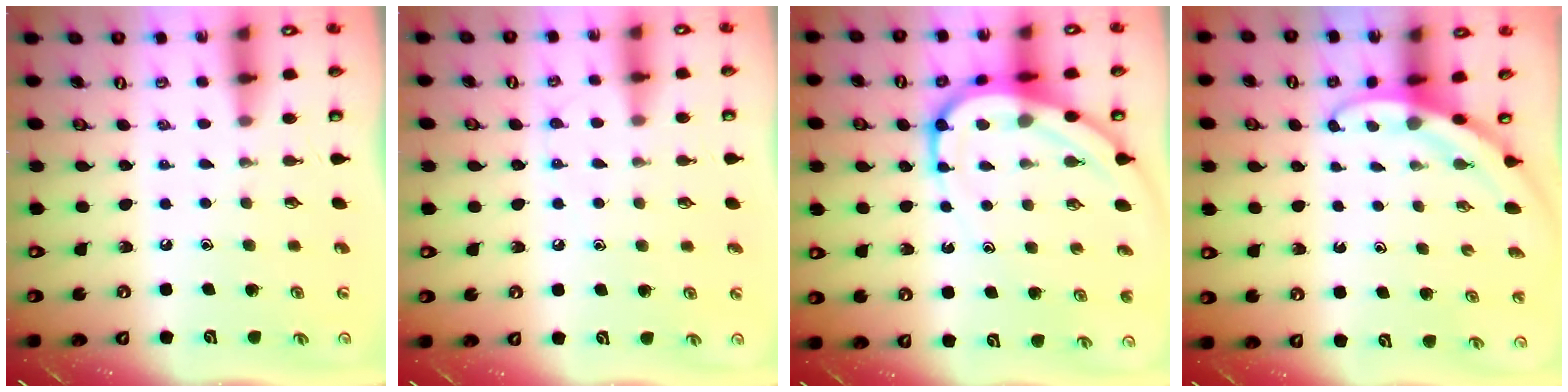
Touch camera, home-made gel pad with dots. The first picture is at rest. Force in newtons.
{"total": 6.4, "press": 6.4, "slide": 0.9}
{"total": 11.2, "press": 11.1, "slide": 1.1}
{"total": 3.1, "press": 3.1, "slide": 0.1}